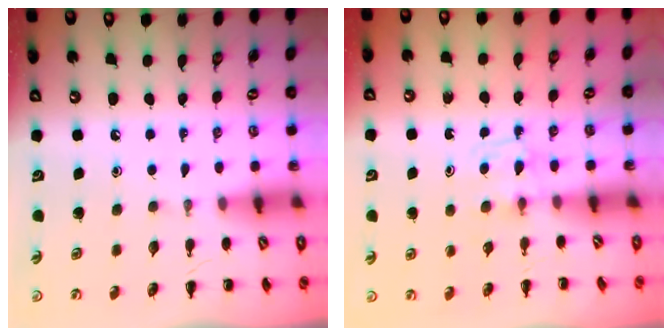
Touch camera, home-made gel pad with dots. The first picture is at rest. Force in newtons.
{"total": 3.2, "press": 2.8, "slide": 1.4}